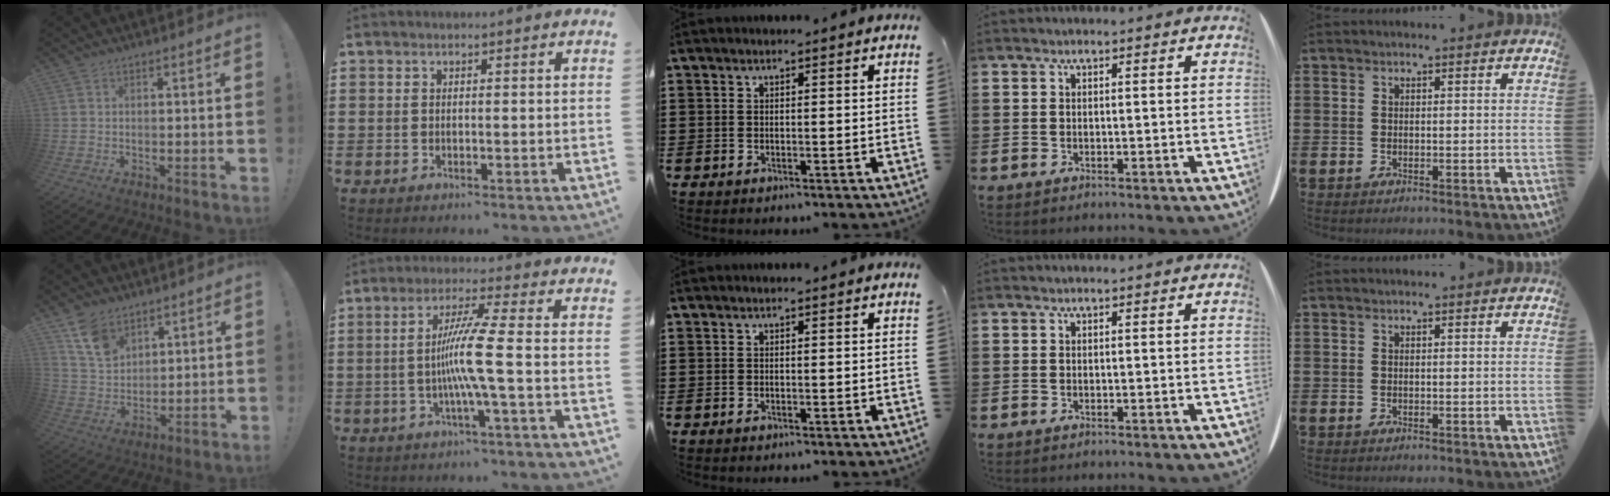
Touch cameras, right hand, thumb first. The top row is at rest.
{"thumb": {"total": 10.5, "force": [7.0, 6.5, 4.4], "torque": [-0.087, -0.032, 0.139]}, "index": {"total": 8.2, "force": [-1.3, -1.1, 8.0], "torque": [-0.163, -0.016, -0.038]}}